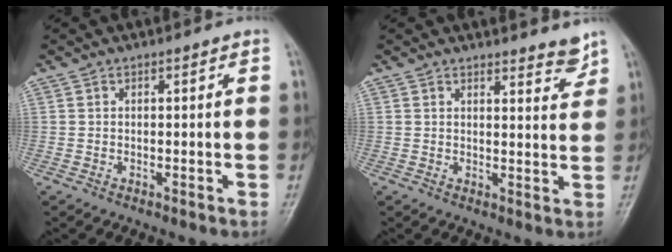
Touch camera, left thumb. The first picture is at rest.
{"total": 3.5, "force": [3.2, 0.9, 1.2], "torque": [-0.004, -0.031, 0.038]}